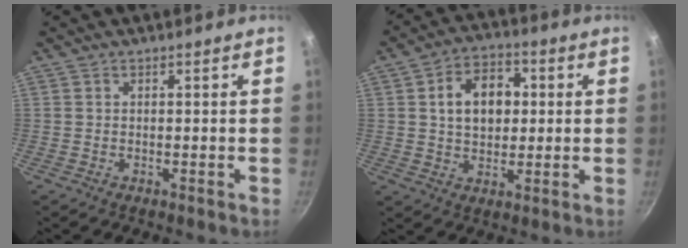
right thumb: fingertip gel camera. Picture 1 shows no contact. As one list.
[{"total": 10.8, "force": [1.7, 7.6, 7.4], "torque": [-0.086, 0.011, 0.021]}]